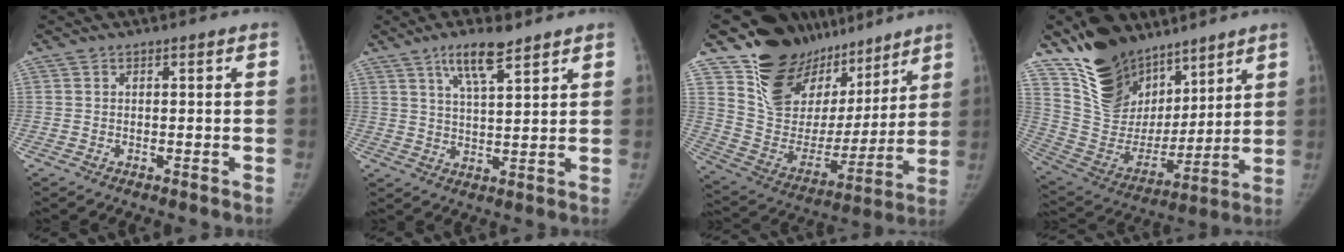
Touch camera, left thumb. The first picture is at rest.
{"total": 7.7, "force": [5.2, 2.0, 5.3], "torque": [-0.088, -0.027, 0.095]}
{"total": 25.8, "force": [18.6, 15.0, 9.7], "torque": [-0.122, -0.087, 0.311]}
{"total": 22.0, "force": [15.0, 13.1, 9.4], "torque": [-0.114, -0.070, 0.273]}